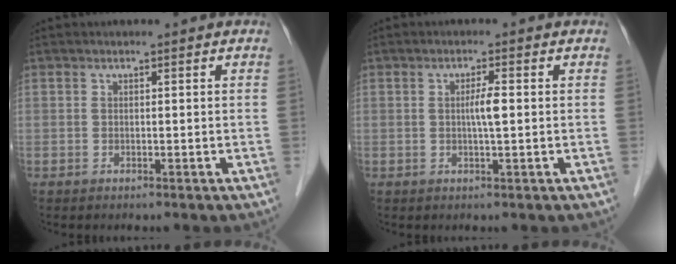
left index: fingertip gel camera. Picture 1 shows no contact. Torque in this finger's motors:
{"motor_torque": [0.81, 0.21, 0.29, 0.05]}